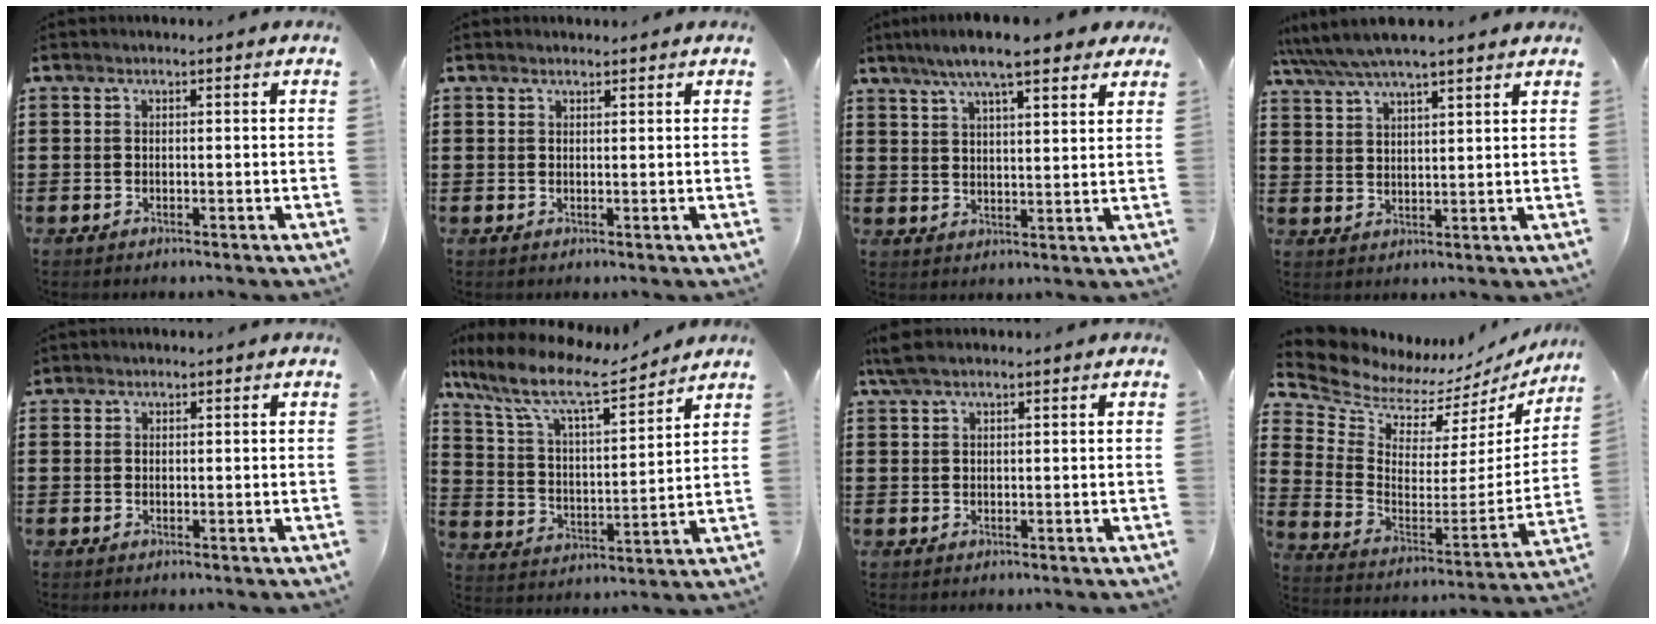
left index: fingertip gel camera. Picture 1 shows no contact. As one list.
[{"total": 0.8, "force": [0.8, 0.1, 0.0], "torque": [-0.002, -0.001, 0.016]}, {"total": 8.4, "force": [6.5, 1.4, 5.1], "torque": [-0.108, -0.007, 0.114]}, {"total": 5.5, "force": [4.8, 0.8, 2.6], "torque": [-0.065, -0.012, 0.084]}, {"total": 0.6, "force": [0.5, 0.4, 0.1], "torque": [-0.004, 0.002, 0.010]}, {"total": 9.7, "force": [7.7, 2.1, 5.6], "torque": [-0.141, -0.042, 0.129]}, {"total": 2.6, "force": [1.8, 0.5, 1.8], "torque": [-0.039, 0.003, 0.032]}, {"total": 6.9, "force": [6.4, 2.0, 1.4], "torque": [-0.069, -0.064, 0.109]}]